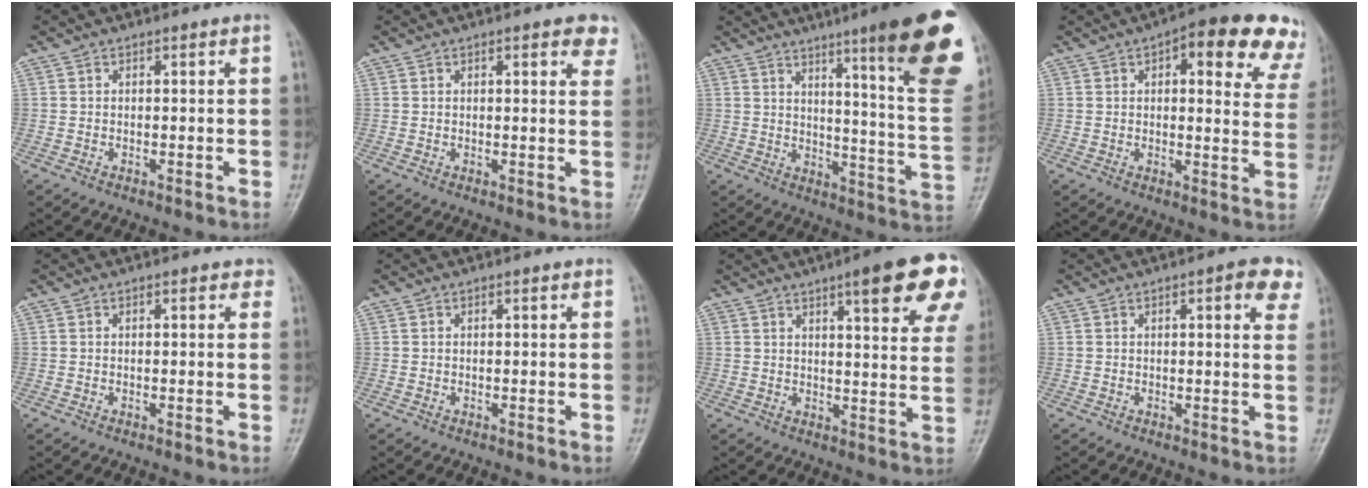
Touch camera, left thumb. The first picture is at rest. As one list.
[{"total": 5.1, "force": [2.8, 1.7, 3.9], "torque": [-0.028, -0.007, 0.027]}, {"total": 23.3, "force": [12.9, 2.7, 19.1], "torque": [-0.225, -0.066, 0.169]}, {"total": 17.5, "force": [9.8, 6.7, 12.8], "torque": [-0.117, -0.019, 0.099]}, {"total": 2.2, "force": [1.1, 1.0, 1.7], "torque": [-0.012, 0.001, 0.008]}, {"total": 1.0, "force": [0.5, 0.2, 0.8], "torque": [-0.013, 0.001, 0.004]}, {"total": 17.3, "force": [9.1, 3.8, 14.2], "torque": [-0.158, -0.028, 0.108]}, {"total": 6.4, "force": [2.8, 1.8, 5.4], "torque": [-0.049, -0.004, 0.027]}]